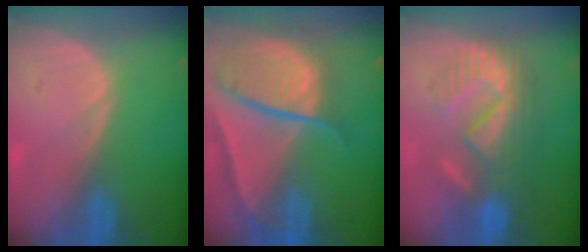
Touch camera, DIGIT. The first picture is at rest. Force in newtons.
{"total": 10.6, "press": 8.9, "slide": 5.8}
{"total": 9.1, "press": 8.9, "slide": 1.9}